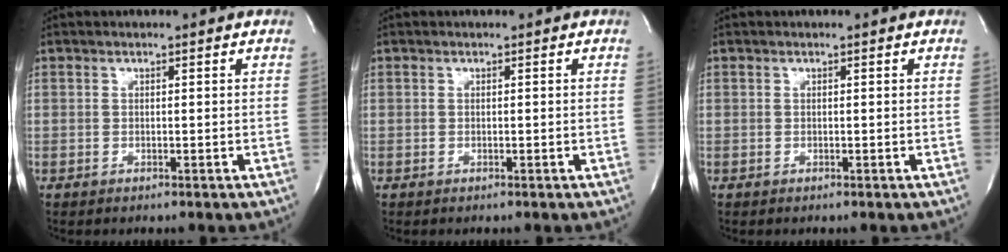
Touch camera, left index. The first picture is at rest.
{"total": 0.0}
{"total": 0.0}